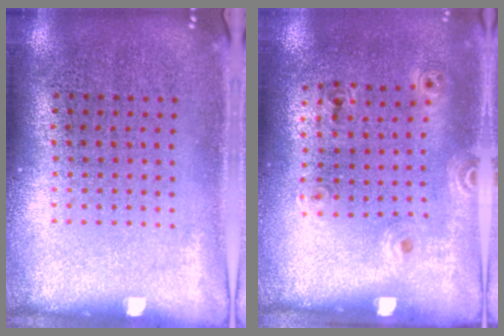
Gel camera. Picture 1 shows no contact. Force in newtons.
{"total": 1.2, "press": 0.9, "slide": 0.8}